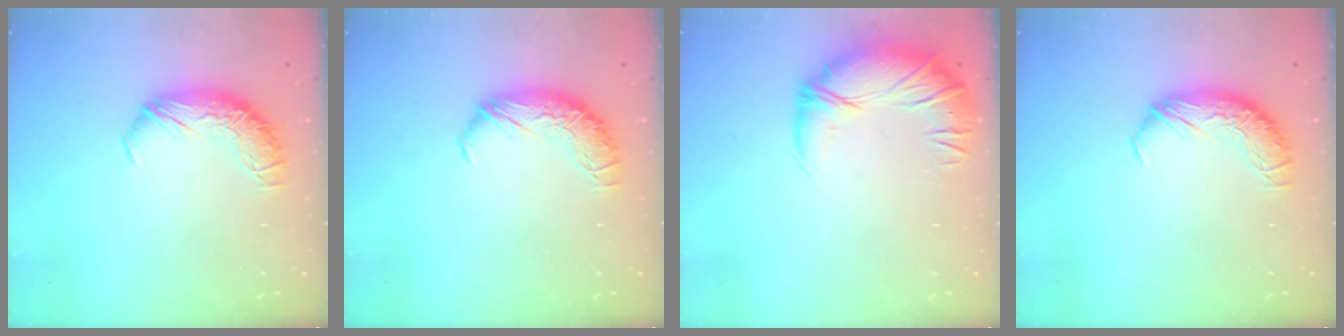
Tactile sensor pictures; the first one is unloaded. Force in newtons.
{"total": 0.0}
{"total": 2.9, "press": 0.4, "slide": 2.9}
{"total": 0.0}